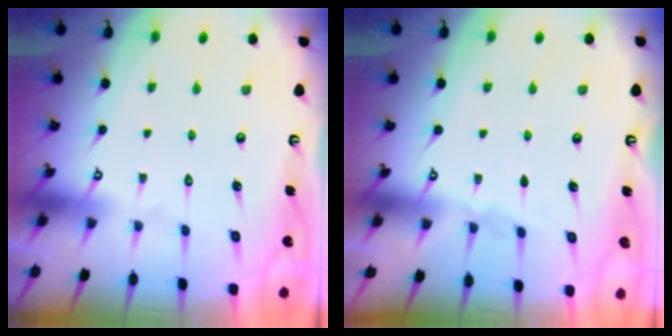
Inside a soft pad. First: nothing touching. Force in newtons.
{"total": 5.2, "press": 4.4, "slide": 2.9}